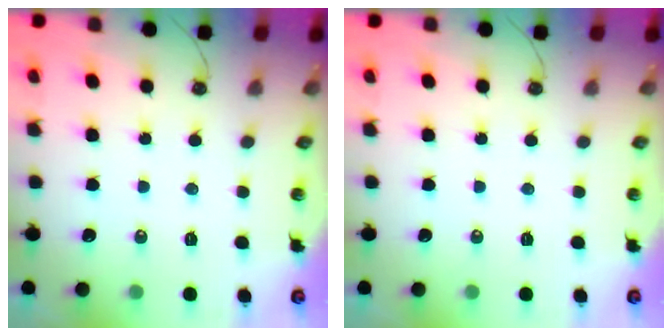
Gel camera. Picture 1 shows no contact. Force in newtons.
{"total": 0.0}